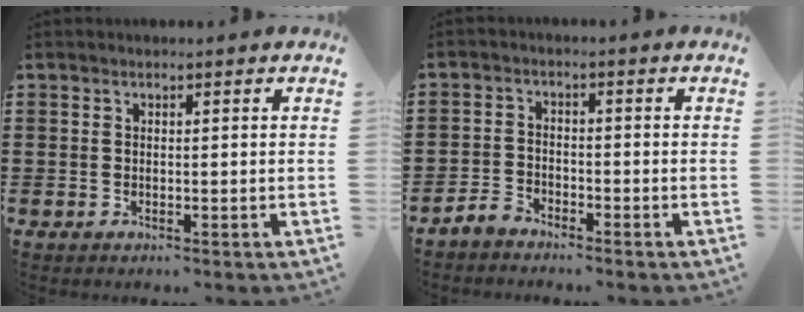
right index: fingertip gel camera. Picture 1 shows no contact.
{"total": 2.5, "force": [-2.4, 0.8, 0.5], "torque": [-0.021, 0.005, -0.052]}